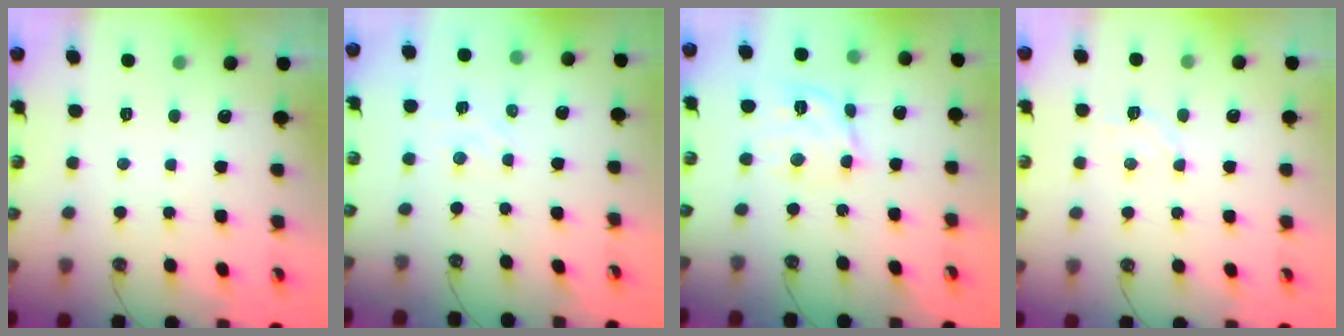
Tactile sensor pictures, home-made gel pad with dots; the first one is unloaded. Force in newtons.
{"total": 3.6, "press": 3.6, "slide": 0.5}
{"total": 12.1, "press": 12.0, "slide": 1.4}
{"total": 2.8, "press": 2.8, "slide": 0.5}